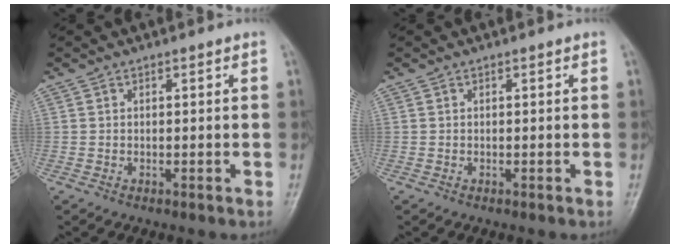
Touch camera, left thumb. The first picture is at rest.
{"total": 0.0}